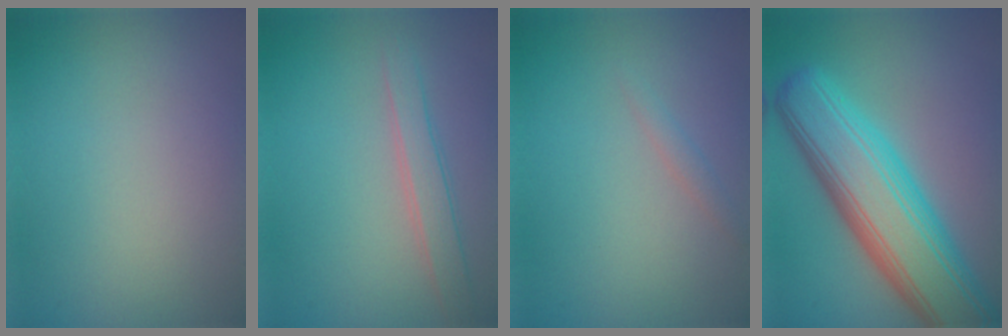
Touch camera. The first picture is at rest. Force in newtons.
{"total": 2.2, "press": 2.2, "slide": 0.1}
{"total": 0.9, "press": 0.9, "slide": 0.1}
{"total": 10.4, "press": 10.4, "slide": 0.3}